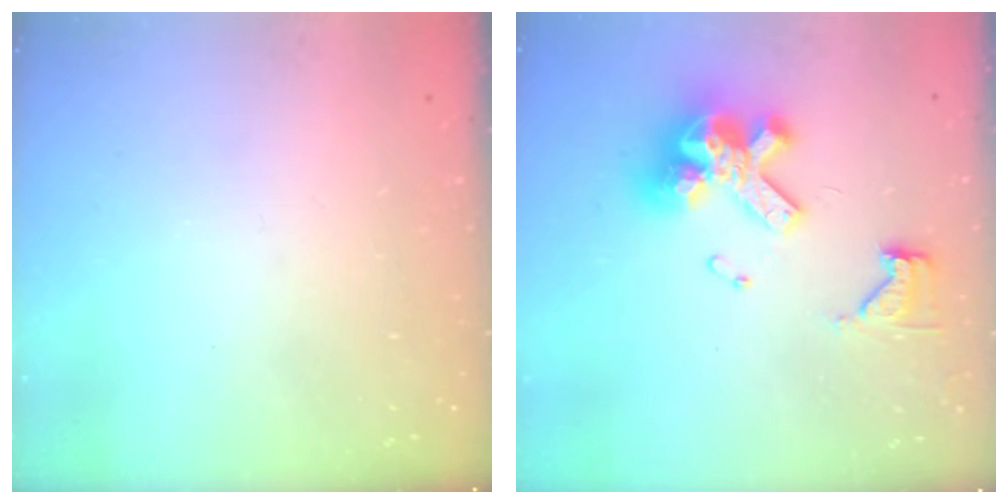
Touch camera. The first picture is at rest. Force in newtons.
{"total": 14.8, "press": 14.7, "slide": 1.8}